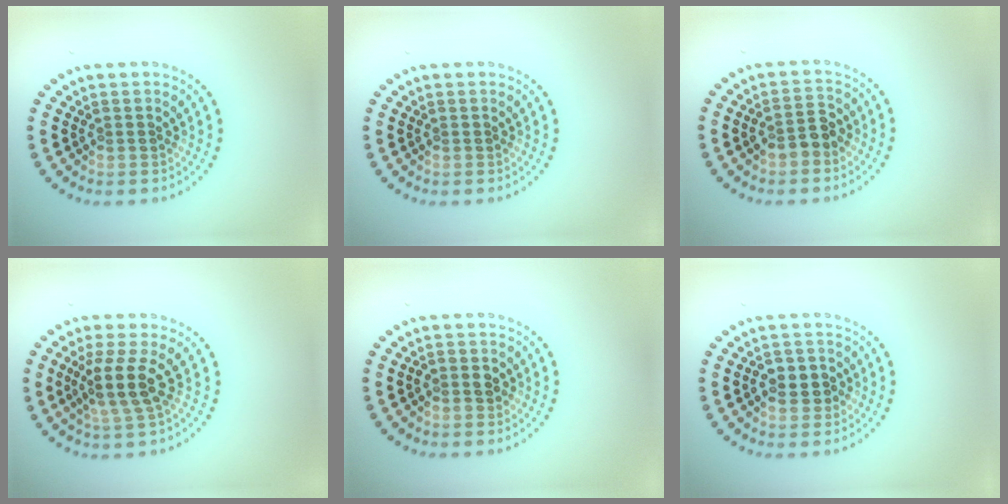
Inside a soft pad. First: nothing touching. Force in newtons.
{"total": 0.0}
{"total": 2.4, "press": 2.3, "slide": 0.6}
{"total": 3.4, "press": 2.6, "slide": 2.1}
{"total": 1.4, "press": 1.3, "slide": 0.2}
{"total": 2.4, "press": 2.3, "slide": 0.6}